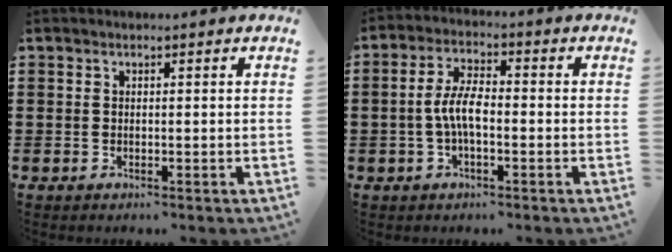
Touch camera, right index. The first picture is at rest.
{"total": 5.9, "force": [-1.0, 2.1, 5.4], "torque": [-0.122, -0.001, -0.026]}